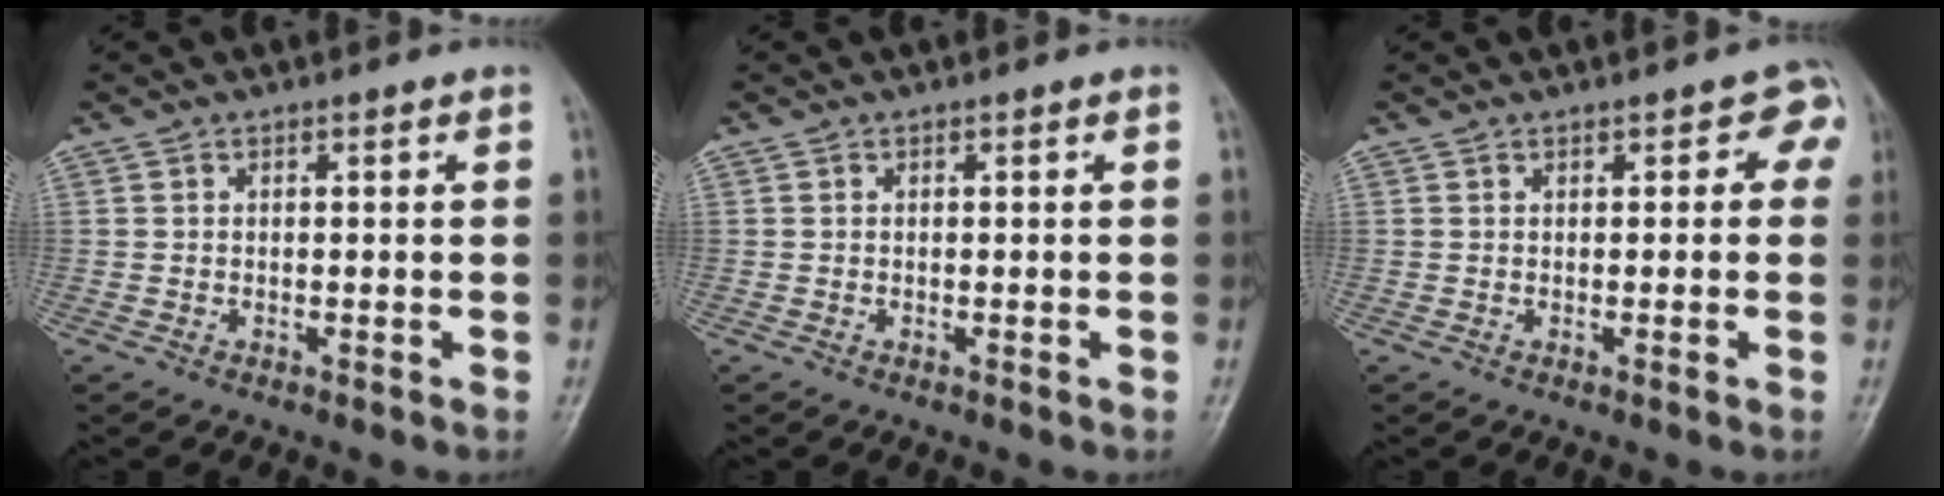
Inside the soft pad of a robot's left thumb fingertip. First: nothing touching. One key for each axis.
{"total": 0.0}
{"total": 2.7, "fx": 1.1, "fy": 1.9, "fz": 1.6, "tx": 0.013, "ty": 0.004, "tz": 0.004}